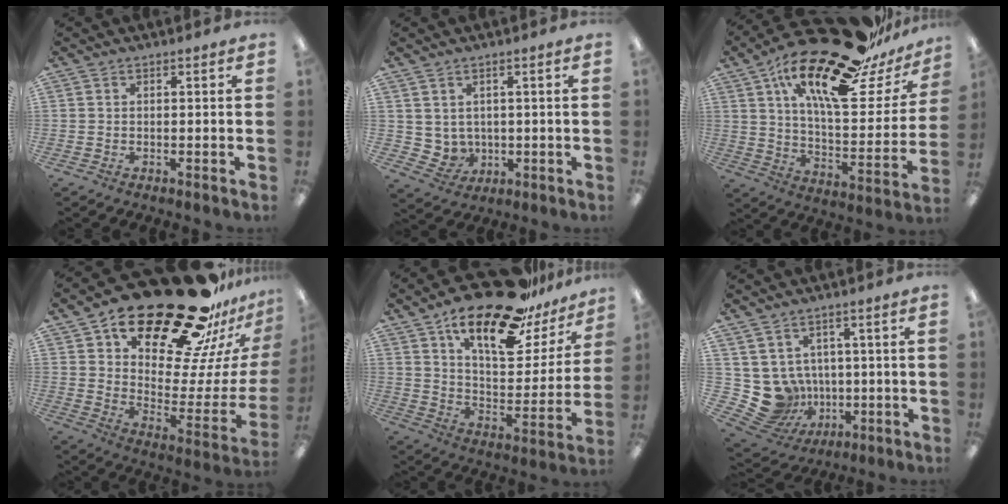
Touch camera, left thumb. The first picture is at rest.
{"total": 4.5, "force": [2.5, 3.7, 0.4], "torque": [-0.024, -0.010, 0.052]}
{"total": 27.5, "force": [19.0, 8.4, 18.0], "torque": [-0.297, -0.115, 0.312]}
{"total": 30.5, "force": [22.2, 12.4, 16.8], "torque": [-0.243, -0.153, 0.389]}
{"total": 23.3, "force": [16.8, 8.2, 13.9], "torque": [-0.216, -0.107, 0.281]}
{"total": 10.1, "force": [-0.2, 9.7, 2.9], "torque": [-0.089, -0.018, 0.009]}